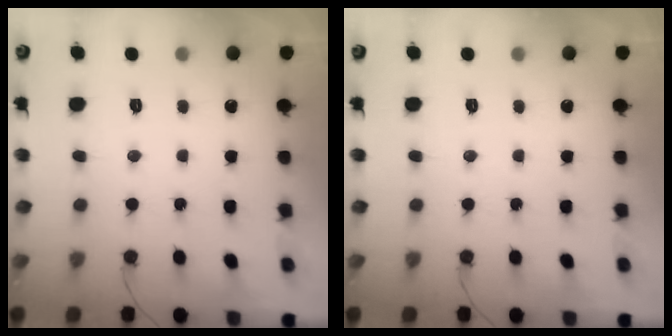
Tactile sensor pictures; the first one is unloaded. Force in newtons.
{"total": 0.0}